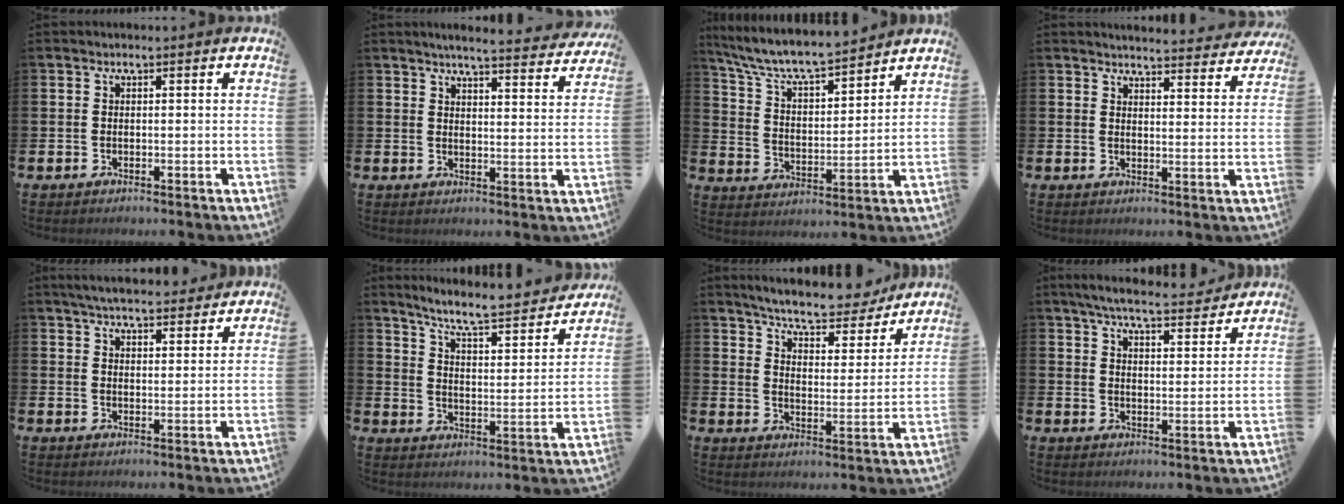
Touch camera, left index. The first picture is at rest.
{"total": 5.0, "force": [4.8, 0.0, 1.4], "torque": [-0.030, -0.035, 0.080]}
{"total": 8.2, "force": [7.7, 1.1, 2.5], "torque": [-0.085, -0.057, 0.134]}
{"total": 4.3, "force": [4.3, 0.2, 0.3], "torque": [-0.006, -0.033, 0.074]}
{"total": 5.3, "force": [5.1, 0.8, 1.1], "torque": [-0.023, -0.022, 0.090]}
{"total": 7.5, "force": [6.9, 0.6, 2.8], "torque": [-0.077, -0.054, 0.113]}
{"total": 7.5, "force": [7.2, 1.1, 2.1], "torque": [-0.056, -0.052, 0.121]}
{"total": 6.6, "force": [6.3, 0.7, 2.1], "torque": [-0.047, -0.039, 0.107]}